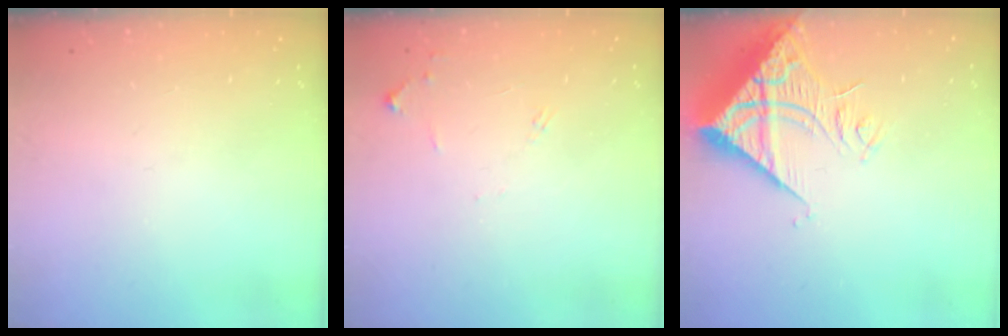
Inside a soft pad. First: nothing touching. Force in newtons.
{"total": 6.3, "press": 6.3, "slide": 0.8}
{"total": 15.4, "press": 15.2, "slide": 1.8}